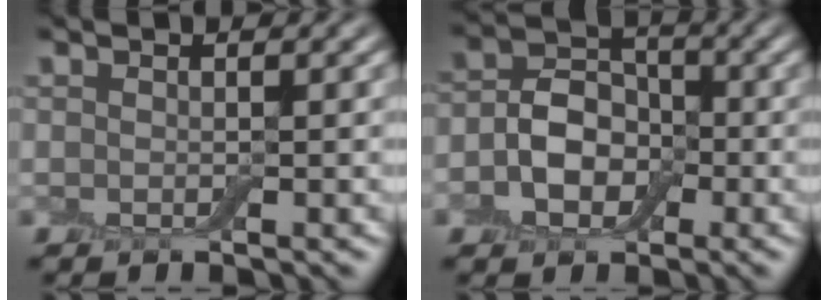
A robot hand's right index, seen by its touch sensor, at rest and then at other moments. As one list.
[{"total": 4.5, "force": [-1.1, 3.4, 2.6], "torque": [-0.036, 0.004, -0.028]}]